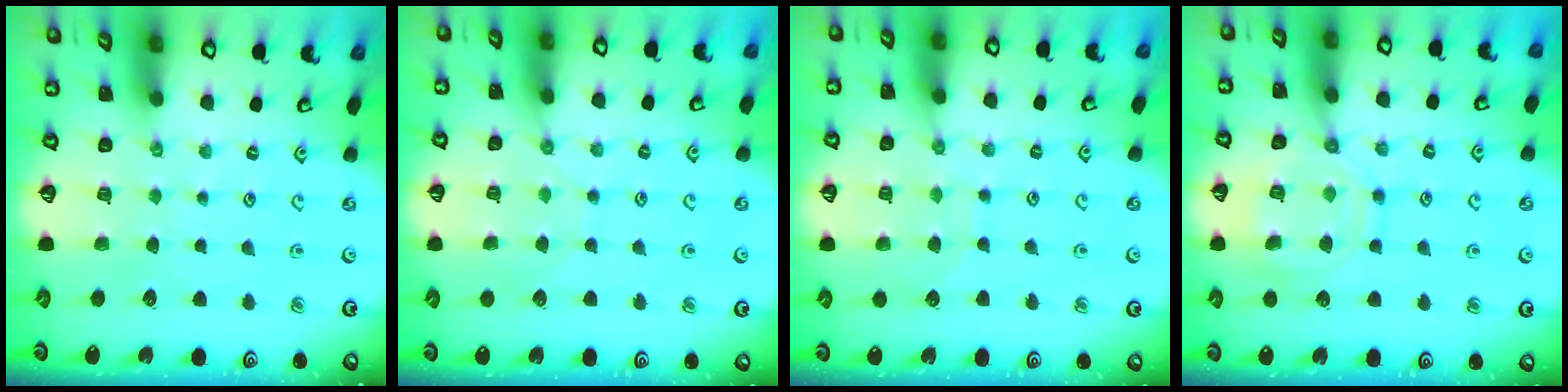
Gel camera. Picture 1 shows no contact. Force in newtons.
{"total": 5.7, "press": 5.6, "slide": 0.6}
{"total": 7.6, "press": 7.6, "slide": 0.6}
{"total": 13.1, "press": 13.0, "slide": 1.2}